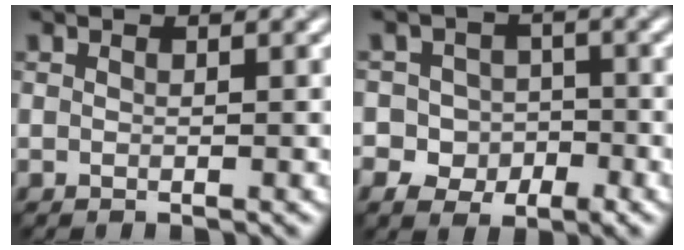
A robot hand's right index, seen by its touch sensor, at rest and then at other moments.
{"total": 3.5, "force": [-1.9, 2.9, 0.3], "torque": [0.014, 0.010, -0.033]}